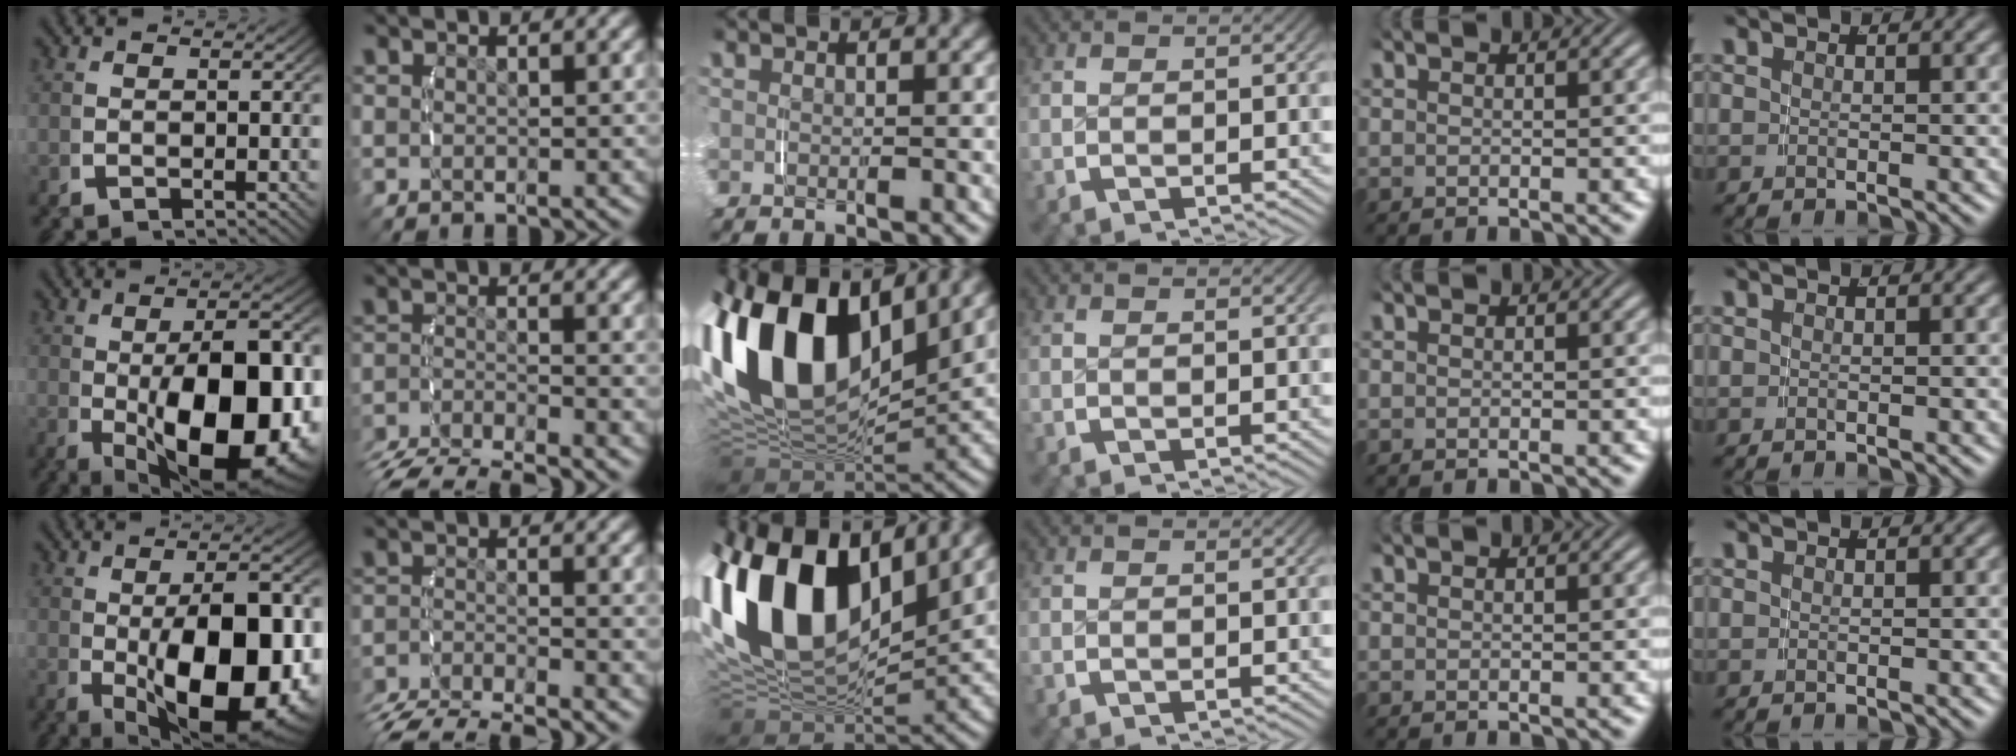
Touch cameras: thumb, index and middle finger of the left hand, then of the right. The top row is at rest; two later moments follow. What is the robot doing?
{"motion": "grasp_and_lifting", "object": "velcro strap"}